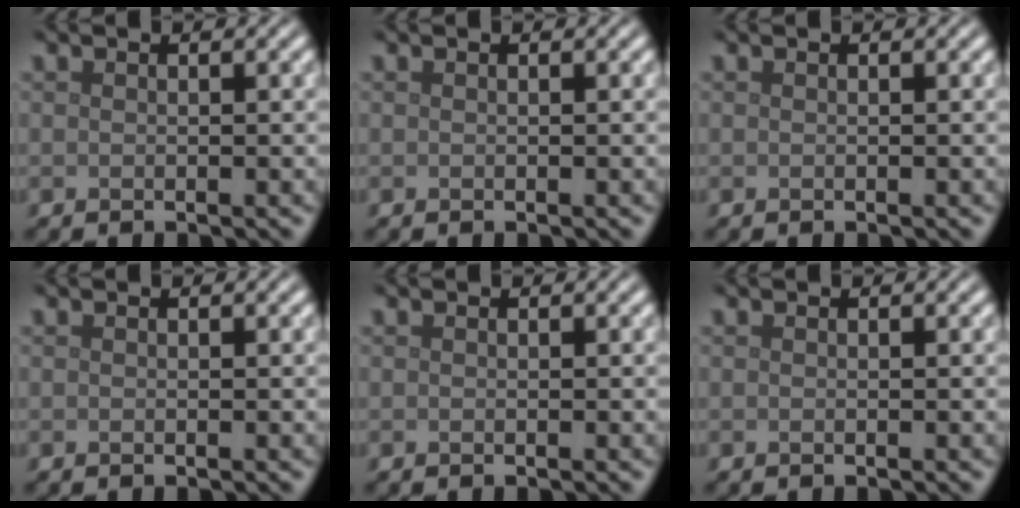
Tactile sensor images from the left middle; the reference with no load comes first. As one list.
[{"total": 0.0}, {"total": 0.0}, {"total": 0.0}, {"total": 0.0}, {"total": 0.0}]